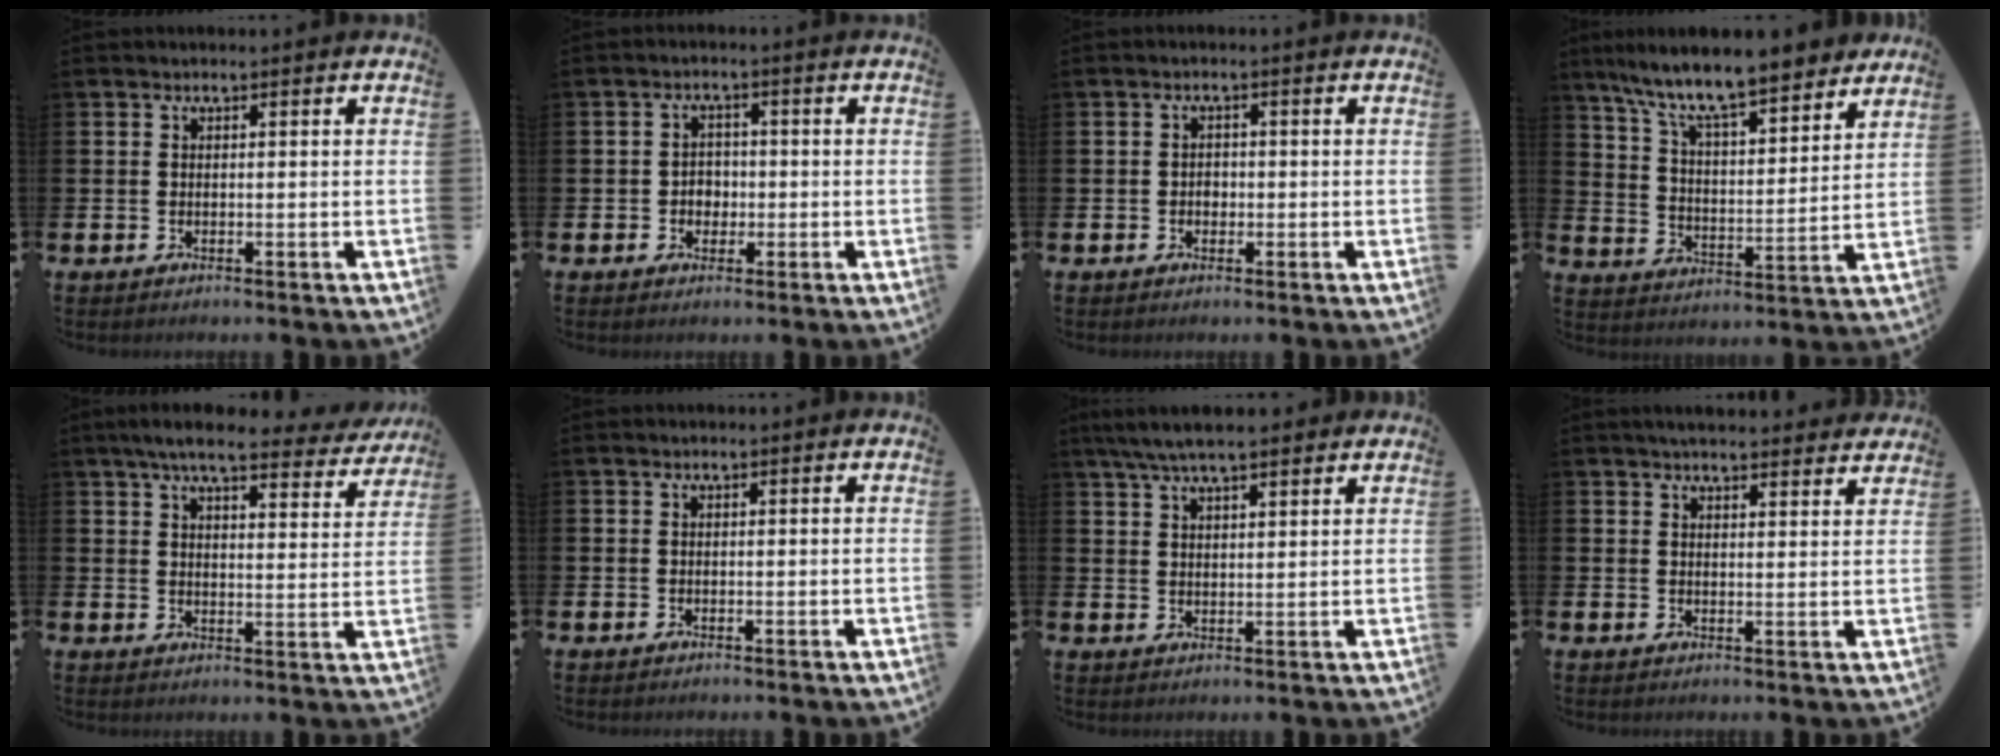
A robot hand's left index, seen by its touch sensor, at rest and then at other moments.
{"total": 2.5, "force": [-0.4, 2.3, 1.0], "torque": [-0.013, 0.003, -0.015]}
{"total": 1.3, "force": [-0.2, 1.2, 0.6], "torque": [0.000, 0.002, -0.010]}
{"total": 10.3, "force": [9.4, 1.4, 4.0], "torque": [-0.110, -0.065, 0.161]}
{"total": 6.7, "force": [5.9, 1.0, 2.9], "torque": [-0.063, -0.026, 0.100]}
{"total": 0.0}
{"total": 5.9, "force": [5.3, 1.0, 2.5], "torque": [-0.058, -0.011, 0.095]}
{"total": 3.9, "force": [3.8, 0.3, 0.6], "torque": [-0.010, -0.019, 0.067]}